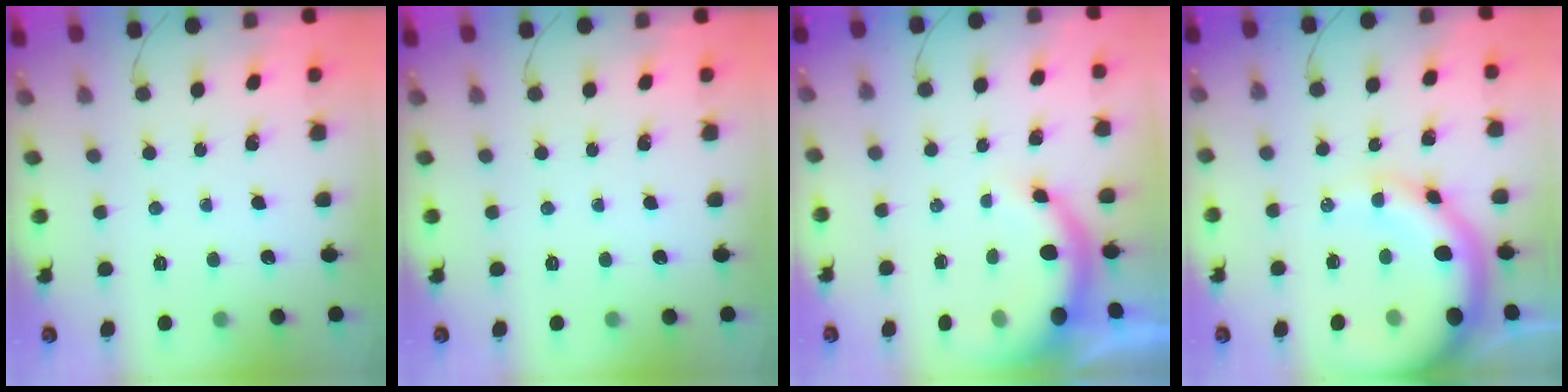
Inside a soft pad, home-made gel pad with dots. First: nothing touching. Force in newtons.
{"total": 0.0}
{"total": 7.3, "press": 7.2, "slide": 0.7}
{"total": 15.3, "press": 14.9, "slide": 3.4}